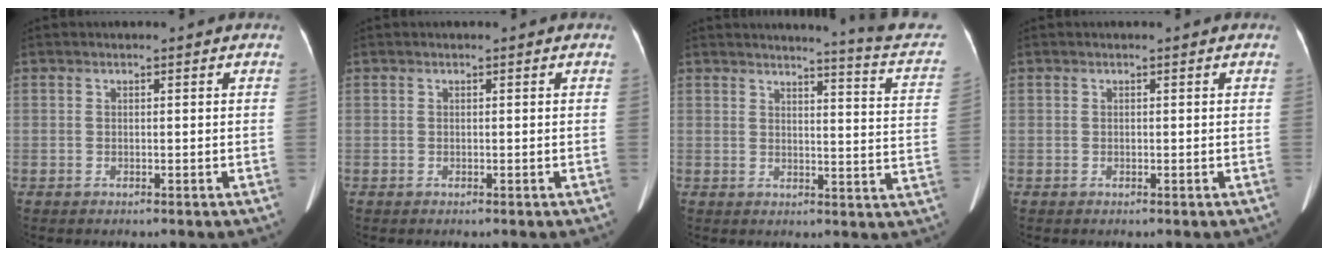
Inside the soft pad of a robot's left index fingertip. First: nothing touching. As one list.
[{"total": 0.0}, {"total": 12.1, "force": [11.4, -0.8, 4.1], "torque": [-0.045, -0.072, 0.105]}, {"total": 0.0}]